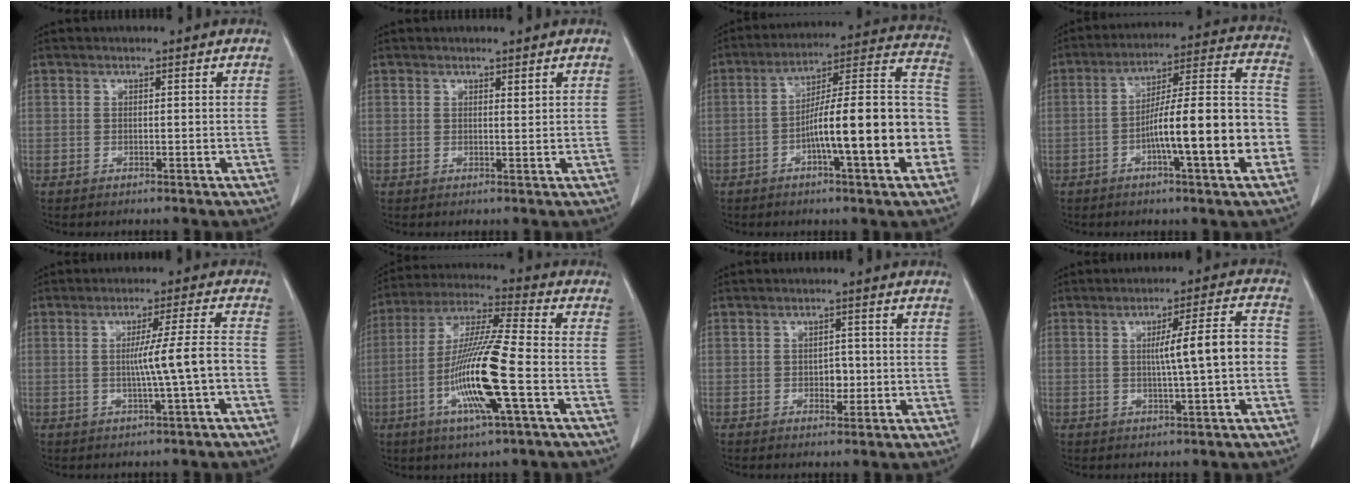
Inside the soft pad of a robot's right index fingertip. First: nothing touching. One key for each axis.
{"total": 0.6, "fx": 0.5, "fy": 0.1, "fz": 0.4, "tx": -0.009, "ty": -0.006, "tz": 0.007}
{"total": 19.4, "fx": -5.2, "fy": 2.0, "fz": 18.6, "tx": -0.228, "ty": 0.031, "tz": -0.075}
{"total": 17.0, "fx": -5.0, "fy": 1.4, "fz": 16.2, "tx": -0.242, "ty": 0.021, "tz": -0.076}
{"total": 6.3, "fx": -1.3, "fy": -1.2, "fz": 6.0, "tx": -0.091, "ty": 0.003, "tz": -0.021}
{"total": 15.2, "fx": -4.4, "fy": 0.3, "fz": 14.5, "tx": -0.295, "ty": -0.012, "tz": -0.089}
{"total": 2.2, "fx": -0.4, "fy": 1.5, "fz": 1.6, "tx": -0.019, "ty": 0.004, "tz": -0.002}
{"total": 8.0, "fx": -0.4, "fy": 0.1, "fz": 8.0, "tx": -0.116, "ty": 0.014, "tz": -0.006}